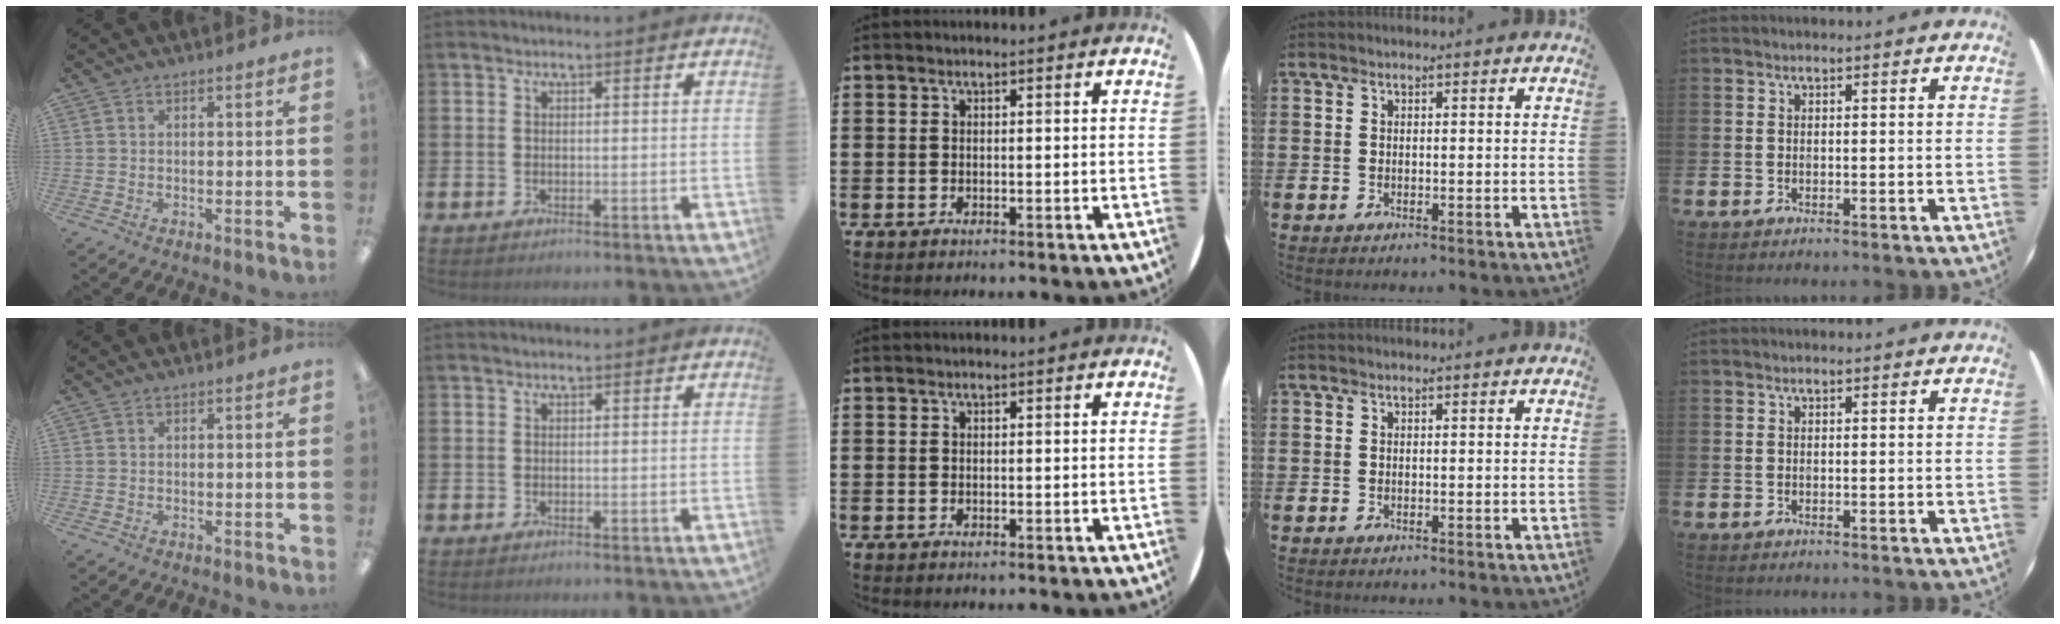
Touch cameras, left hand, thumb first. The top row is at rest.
{}